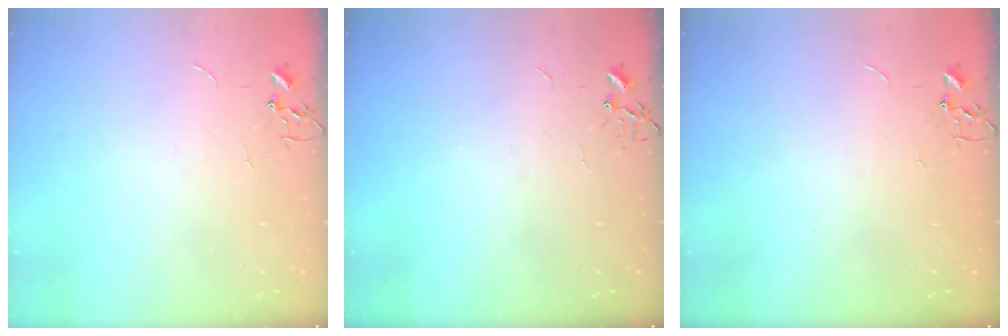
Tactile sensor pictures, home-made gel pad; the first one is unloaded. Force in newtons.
{"total": 0.0}
{"total": 0.0}